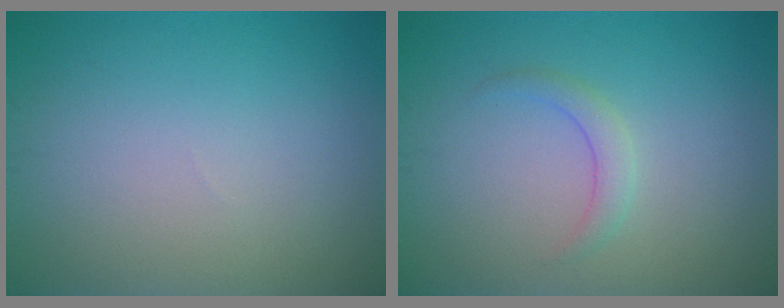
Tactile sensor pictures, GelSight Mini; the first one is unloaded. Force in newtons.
{"total": 1.5, "press": 1.5, "slide": 0.0}